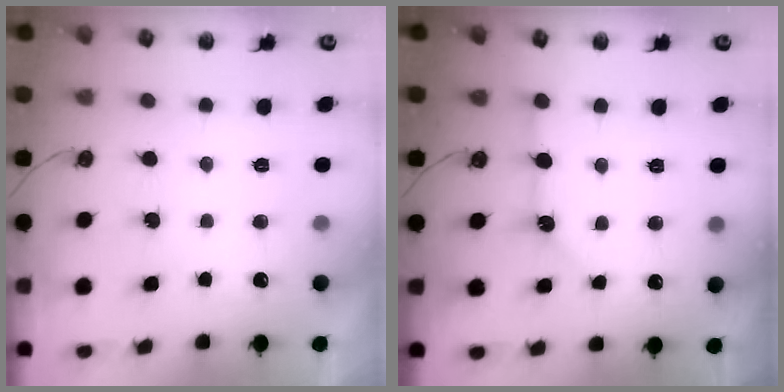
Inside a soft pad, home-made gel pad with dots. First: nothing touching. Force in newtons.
{"total": 2.5, "press": 2.5, "slide": 0.2}